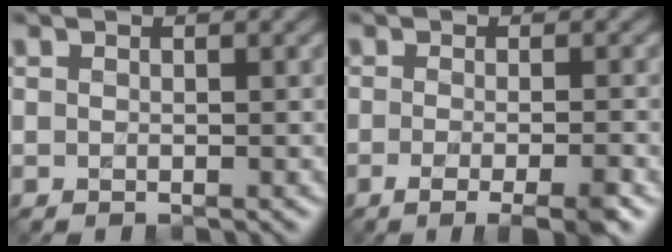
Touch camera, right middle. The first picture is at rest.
{"total": 4.3, "force": [-2.0, 1.0, 3.7], "torque": [-0.055, -0.013, -0.032]}